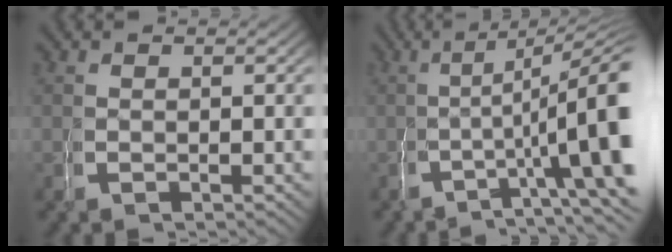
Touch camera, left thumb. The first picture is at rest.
{"total": 10.9, "force": [0.7, 5.5, 9.3], "torque": [-0.129, -0.011, 0.011]}